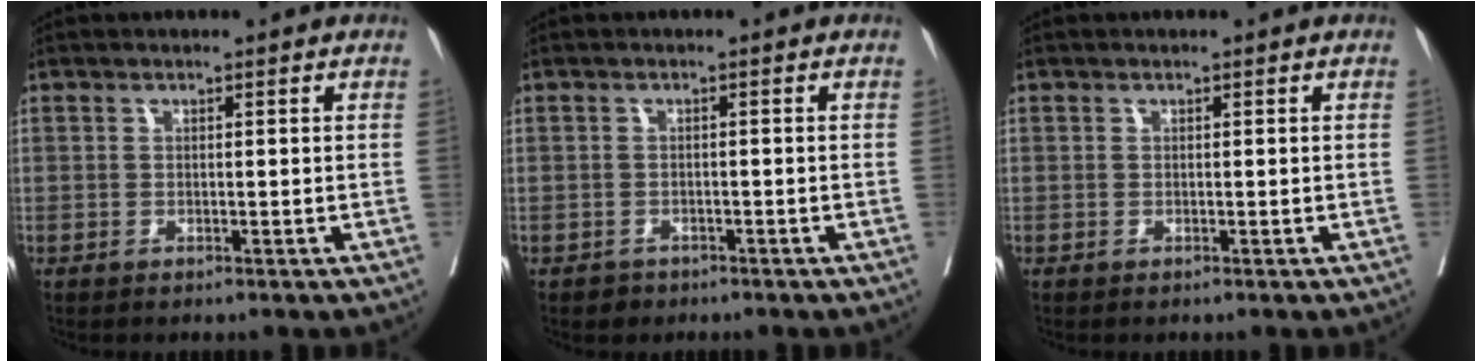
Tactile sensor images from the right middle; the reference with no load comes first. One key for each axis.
{"total": 1.4, "fx": -1.0, "fy": 1.0, "fz": 0.0, "tx": -0.003, "ty": 0.003, "tz": -0.016}
{"total": 0.0}